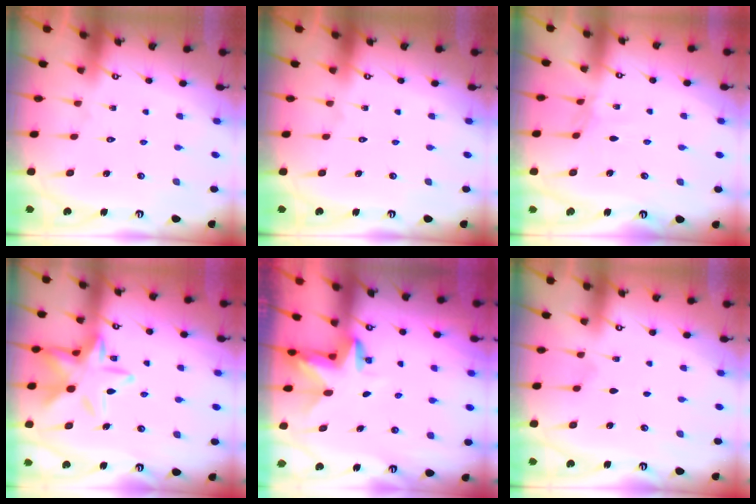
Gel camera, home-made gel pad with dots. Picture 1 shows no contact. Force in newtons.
{"total": 0.0}
{"total": 2.3, "press": 2.2, "slide": 0.4}
{"total": 15.5, "press": 15.5, "slide": 1.1}
{"total": 3.4, "press": 3.4, "slide": 0.1}
{"total": 2.7, "press": 2.3, "slide": 1.6}